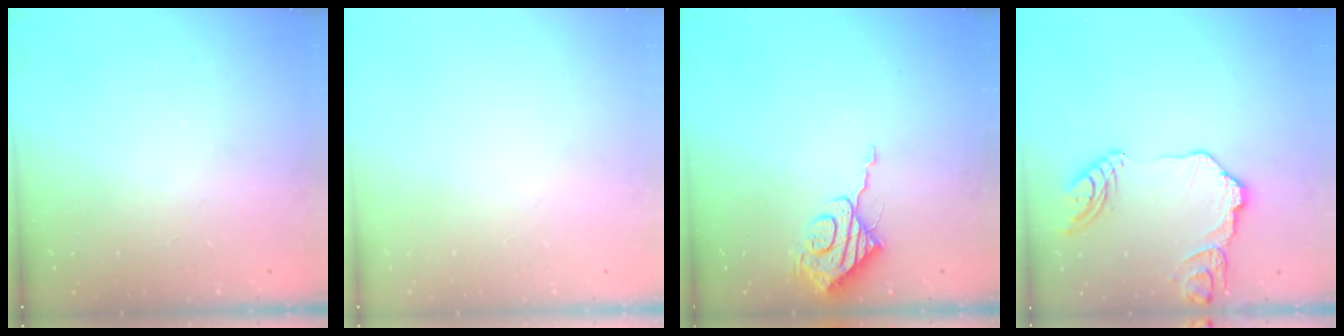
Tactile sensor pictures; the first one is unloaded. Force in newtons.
{"total": 0.0}
{"total": 9.5, "press": 9.5, "slide": 0.3}
{"total": 13.7, "press": 13.7, "slide": 1.2}